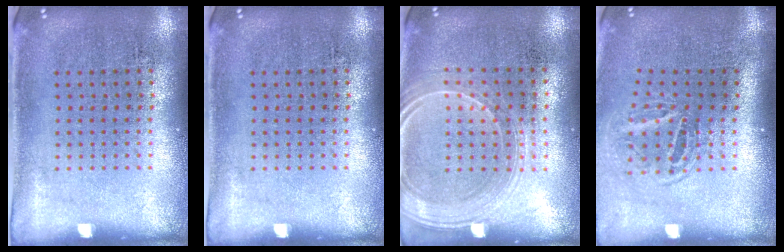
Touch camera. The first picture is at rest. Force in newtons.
{"total": 0.0}
{"total": 1.8, "press": 1.6, "slide": 0.7}
{"total": 1.6, "press": 1.1, "slide": 1.2}